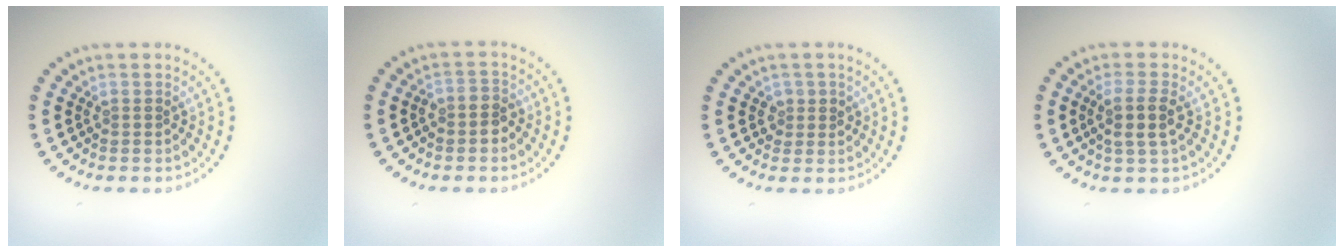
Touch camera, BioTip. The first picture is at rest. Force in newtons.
{"total": 1.9, "press": 1.7, "slide": 0.7}
{"total": 1.4, "press": 1.3, "slide": 0.6}
{"total": 2.5, "press": 2.2, "slide": 1.1}